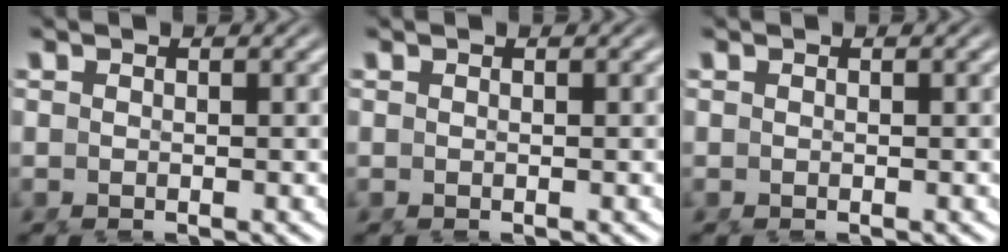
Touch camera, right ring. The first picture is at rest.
{"total": 0.0}
{"total": 0.0}